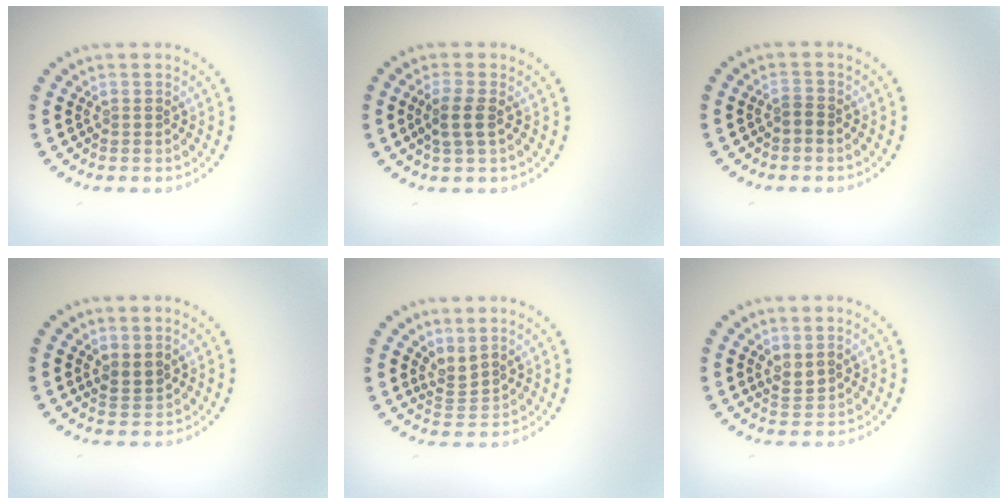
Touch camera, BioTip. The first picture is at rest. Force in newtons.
{"total": 2.3, "press": 2.1, "slide": 0.8}
{"total": 0.8, "press": 0.6, "slide": 0.6}
{"total": 1.5, "press": 1.3, "slide": 0.8}
{"total": 2.2, "press": 1.5, "slide": 1.6}
{"total": 1.4, "press": 1.2, "slide": 0.6}